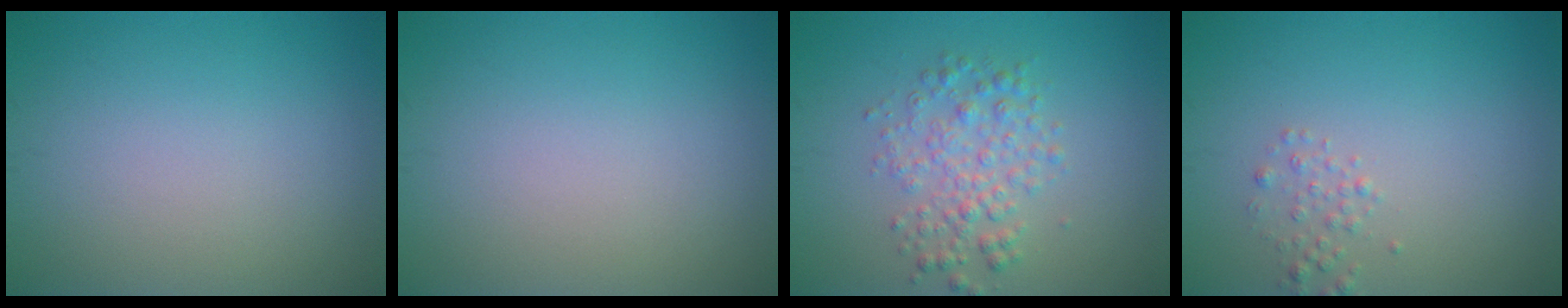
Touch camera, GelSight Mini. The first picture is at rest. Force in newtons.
{"total": 0.0}
{"total": 3.1, "press": 3.1, "slide": 0.0}
{"total": 1.2, "press": 1.2, "slide": 0.1}